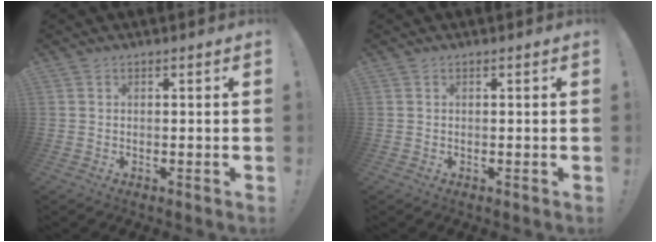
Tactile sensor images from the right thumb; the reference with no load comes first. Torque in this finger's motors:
{"motor_torque": [0.00, 0.00, -0.04, 0.04, 0.03]}